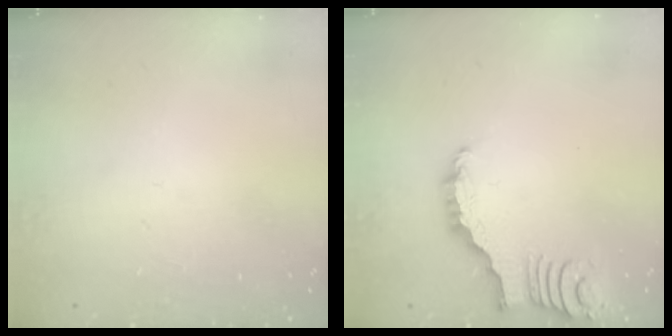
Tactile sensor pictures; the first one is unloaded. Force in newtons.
{"total": 3.4, "press": 3.3, "slide": 0.5}